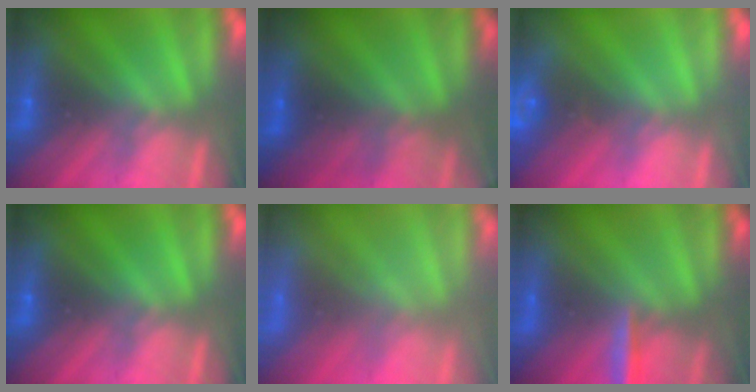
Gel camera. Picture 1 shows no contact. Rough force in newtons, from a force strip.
{"total": 2.8}
{"total": 3.4}
{"total": 0.0}
{"total": 6.1}
{"total": 3.1}